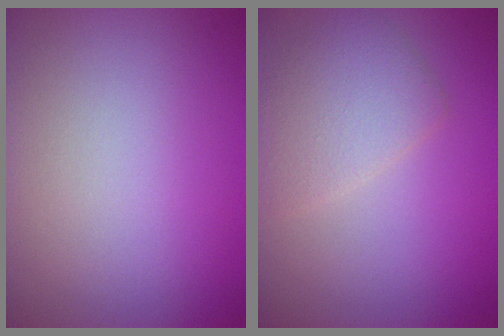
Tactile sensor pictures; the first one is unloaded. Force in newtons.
{"total": 2.9, "press": 2.9, "slide": 0.2}